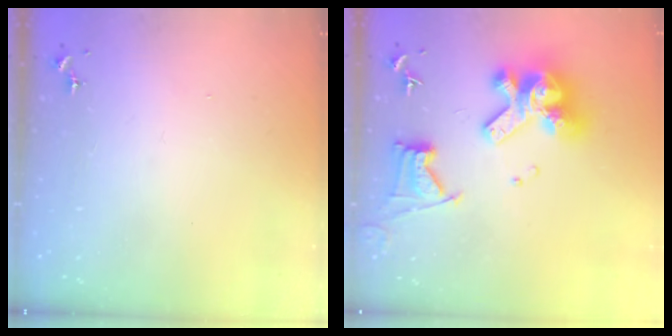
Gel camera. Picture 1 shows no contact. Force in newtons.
{"total": 19.7, "press": 19.5, "slide": 2.3}